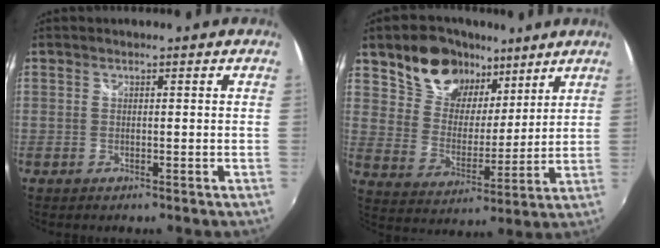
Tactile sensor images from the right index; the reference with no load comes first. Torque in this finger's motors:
{"motor_torque": [0.30, 0.29, 0.18, 0.05]}